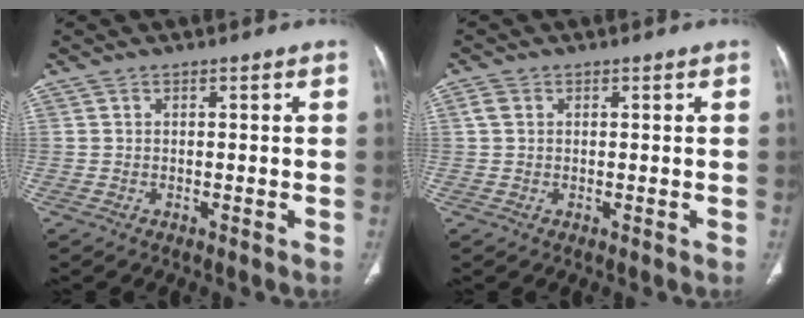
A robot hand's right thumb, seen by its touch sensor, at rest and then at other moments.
{"total": 1.6, "force": [0.4, 1.2, 1.0], "torque": [-0.021, 0.005, 0.009]}